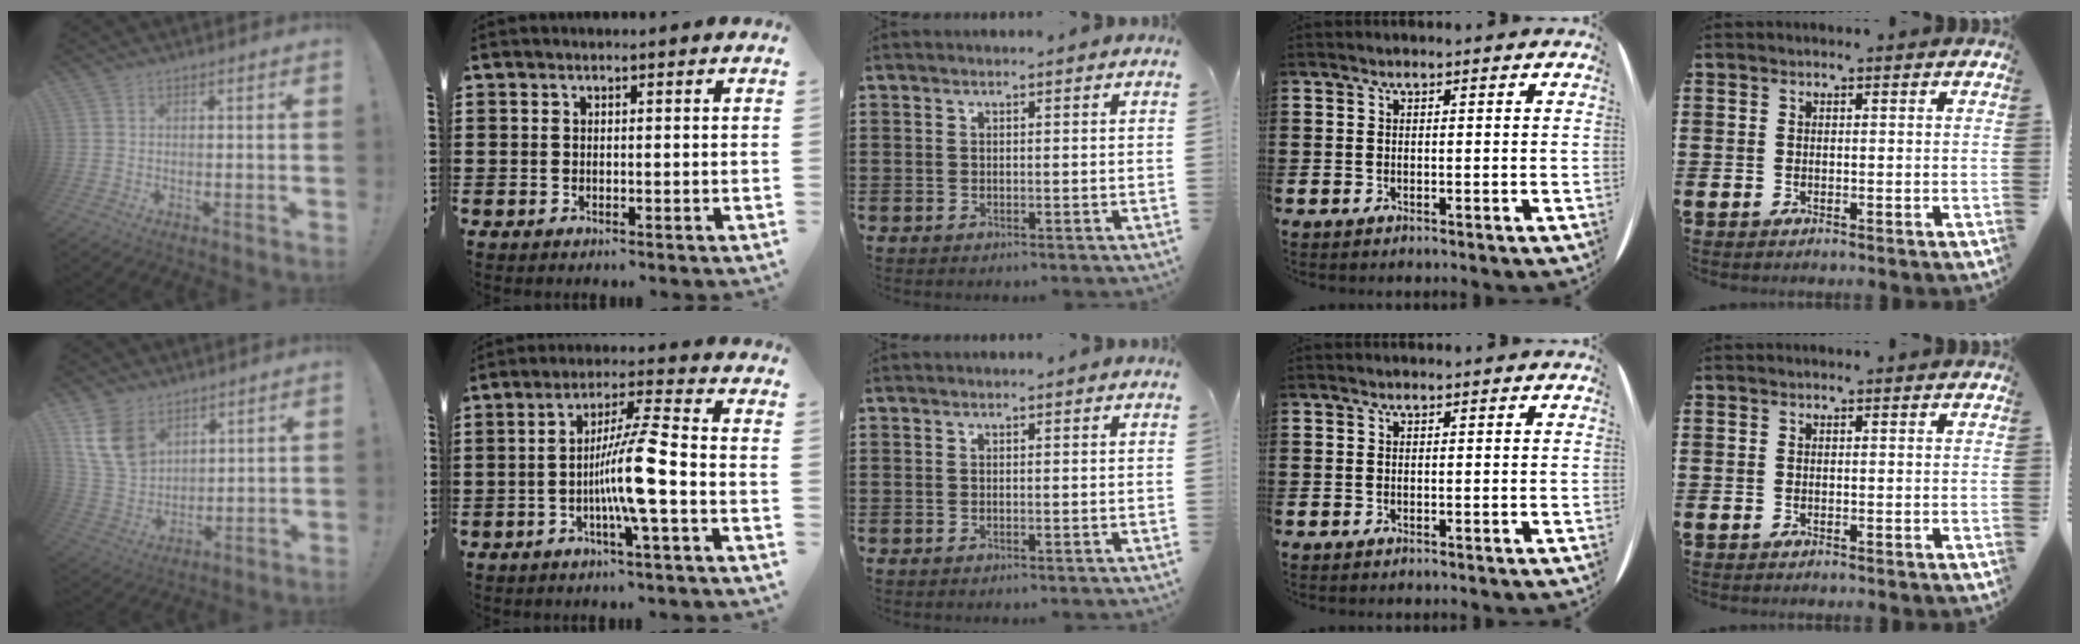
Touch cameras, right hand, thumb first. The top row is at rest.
{"thumb": {"total": 12.4, "force": [7.0, 8.5, 5.9], "torque": [-0.111, -0.034, 0.143]}, "index": {"total": 9.4, "force": [-2.5, 0.1, 9.1], "torque": [-0.174, -0.007, -0.054]}}